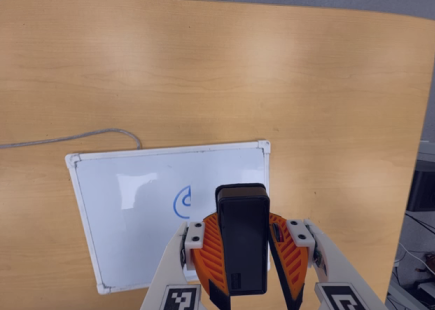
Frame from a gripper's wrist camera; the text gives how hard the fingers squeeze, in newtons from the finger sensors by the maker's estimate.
{"total": 10.7, "left": 10.2, "right": 11.3}